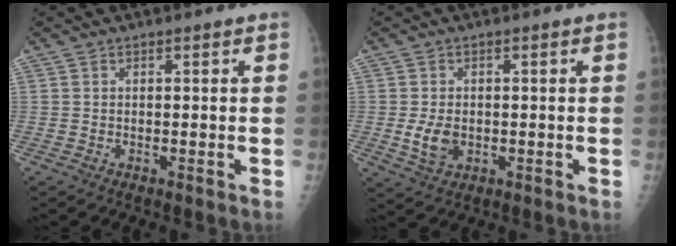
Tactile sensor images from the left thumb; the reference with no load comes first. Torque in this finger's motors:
{"motor_torque": [-0.20, 0.98, 0.42, -0.28, 0.01]}